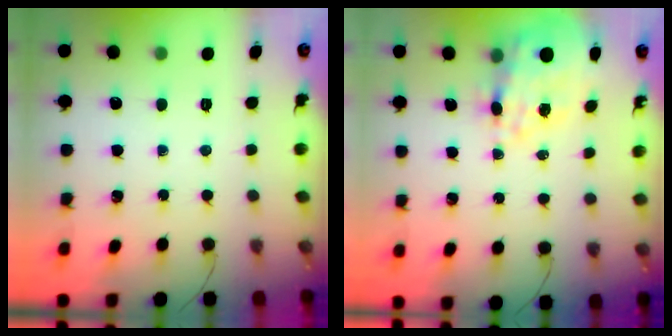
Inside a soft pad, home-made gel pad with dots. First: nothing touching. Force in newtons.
{"total": 17.9, "press": 17.6, "slide": 3.5}